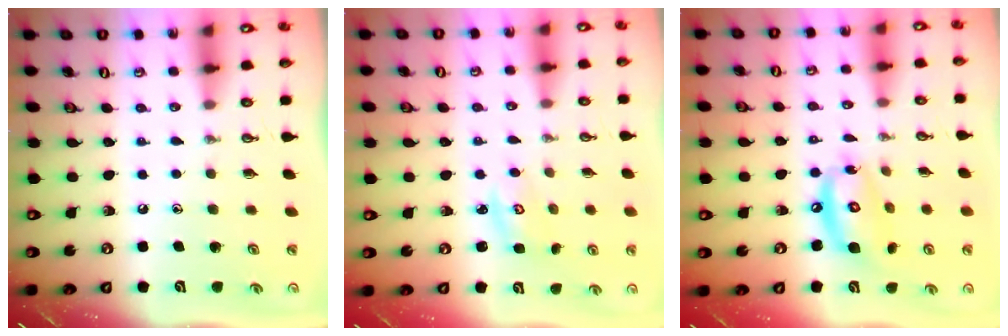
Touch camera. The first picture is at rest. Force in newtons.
{"total": 2.9, "press": 2.9, "slide": 0.4}
{"total": 12.8, "press": 12.7, "slide": 1.5}